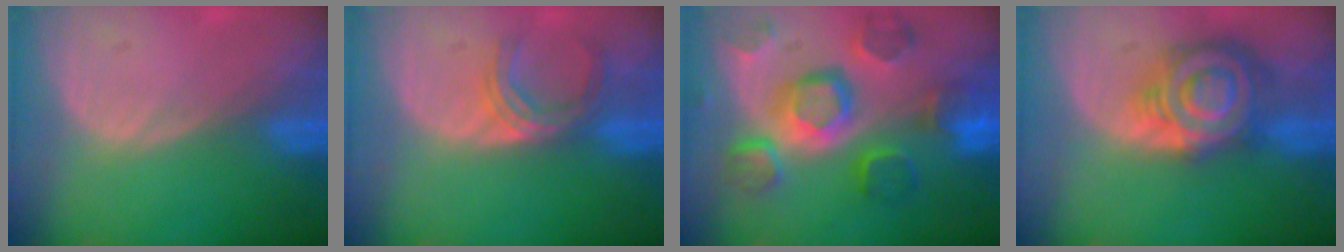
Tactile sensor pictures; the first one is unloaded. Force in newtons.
{"total": 5.0, "press": 4.5, "slide": 2.2}
{"total": 12.1, "press": 10.4, "slide": 6.1}
{"total": 9.1, "press": 9.1, "slide": 0.5}